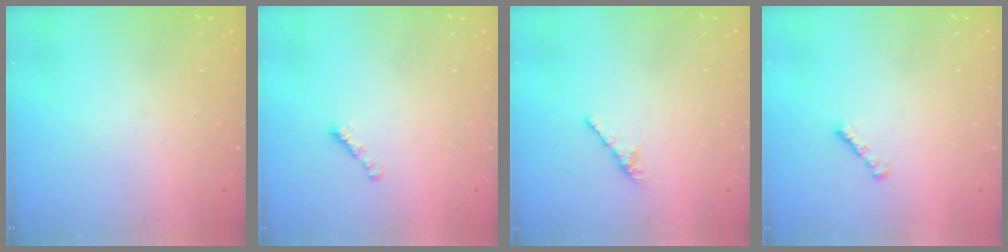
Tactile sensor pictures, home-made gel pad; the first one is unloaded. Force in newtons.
{"total": 1.8, "press": 1.7, "slide": 0.6}
{"total": 0.0}
{"total": 1.6, "press": 1.5, "slide": 0.4}